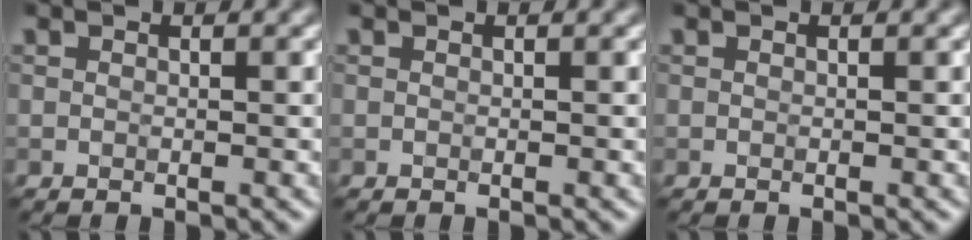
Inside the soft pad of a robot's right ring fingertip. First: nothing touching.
{"total": 0.0}
{"total": 0.0}